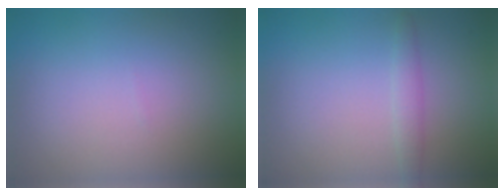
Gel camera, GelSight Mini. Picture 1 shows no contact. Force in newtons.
{"total": 1.4, "press": 1.4, "slide": 0.1}